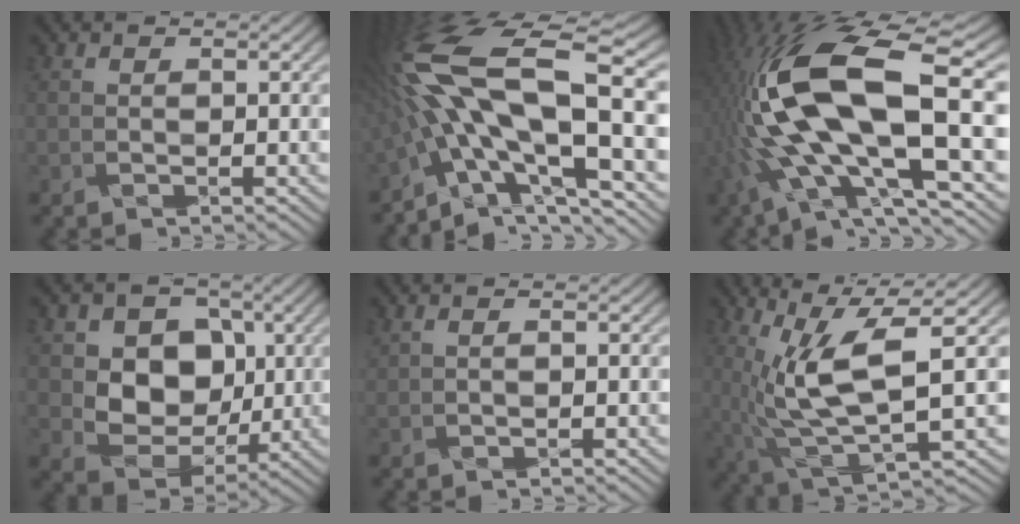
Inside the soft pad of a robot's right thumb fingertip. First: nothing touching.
{"total": 17.9, "force": [-3.0, 5.9, 16.7], "torque": [-0.309, 0.021, -0.067]}
{"total": 19.8, "force": [-2.4, 8.0, 17.9], "torque": [-0.354, -0.002, -0.047]}
{"total": 8.1, "force": [0.5, 6.8, 4.3], "torque": [-0.090, -0.011, 0.002]}
{"total": 0.6, "force": [-0.1, 0.1, 0.6], "torque": [-0.010, -0.001, 0.000]}
{"total": 11.4, "force": [1.3, 3.8, 10.6], "torque": [-0.220, -0.003, 0.036]}